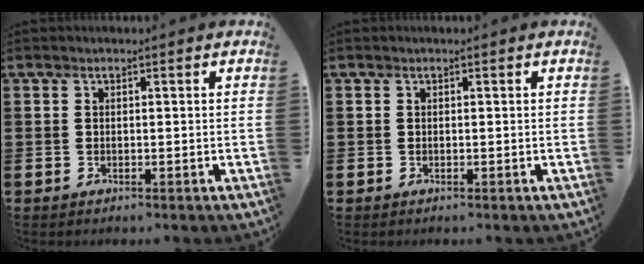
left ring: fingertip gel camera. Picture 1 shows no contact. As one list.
[{"total": 0.0}]